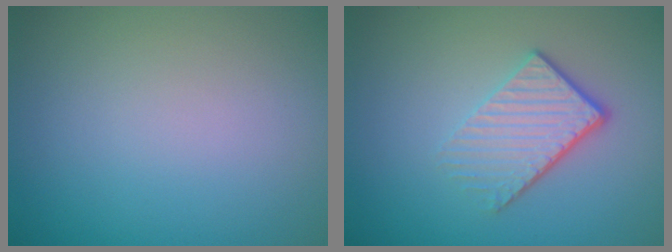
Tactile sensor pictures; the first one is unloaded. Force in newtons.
{"total": 4.1, "press": 2.8, "slide": 3.0}